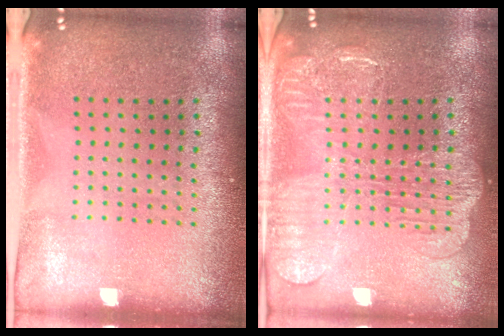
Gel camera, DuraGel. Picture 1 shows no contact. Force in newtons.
{"total": 2.3, "press": 2.2, "slide": 0.4}